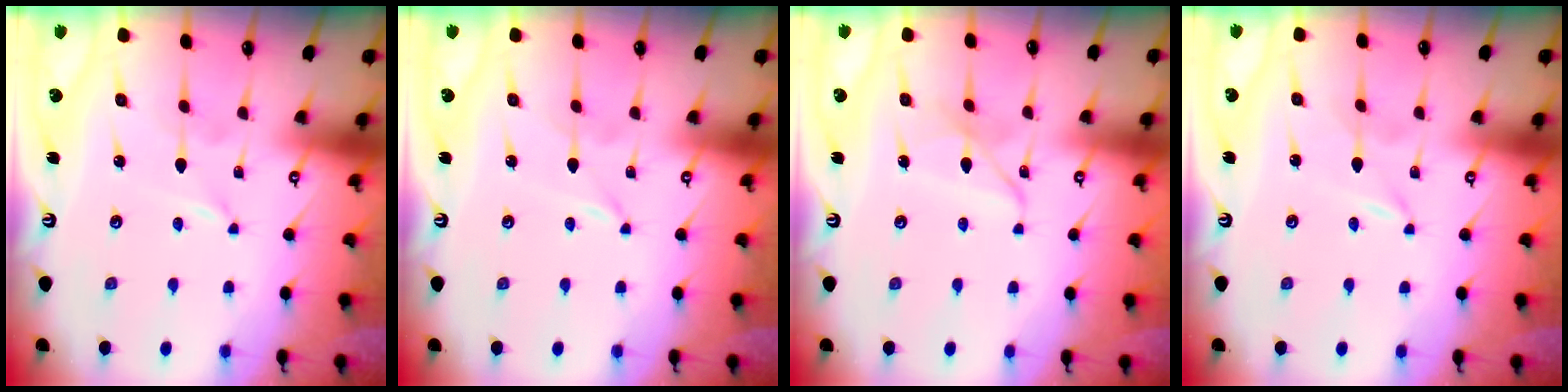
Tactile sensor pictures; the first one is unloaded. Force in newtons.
{"total": 0.0}
{"total": 6.8, "press": 6.8, "slide": 0.5}
{"total": 0.0}